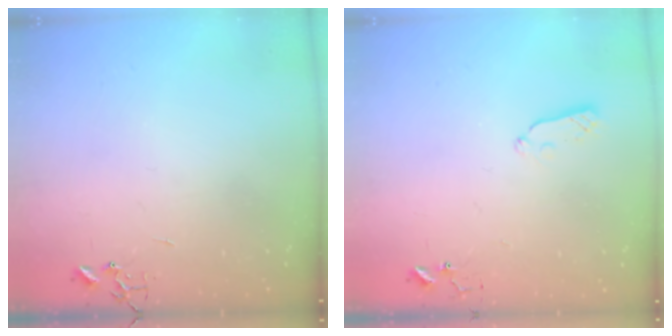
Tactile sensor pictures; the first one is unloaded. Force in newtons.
{"total": 3.8, "press": 3.8, "slide": 0.6}